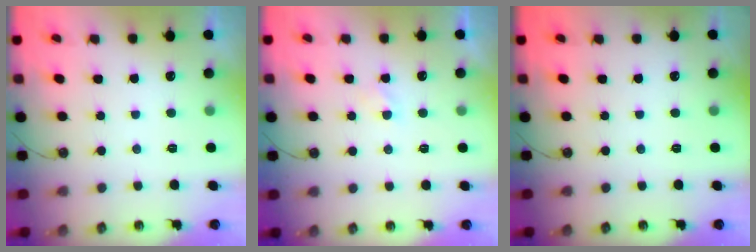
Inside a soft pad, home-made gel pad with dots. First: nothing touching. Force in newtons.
{"total": 1.4, "press": 1.4, "slide": 0.3}
{"total": 0.0}